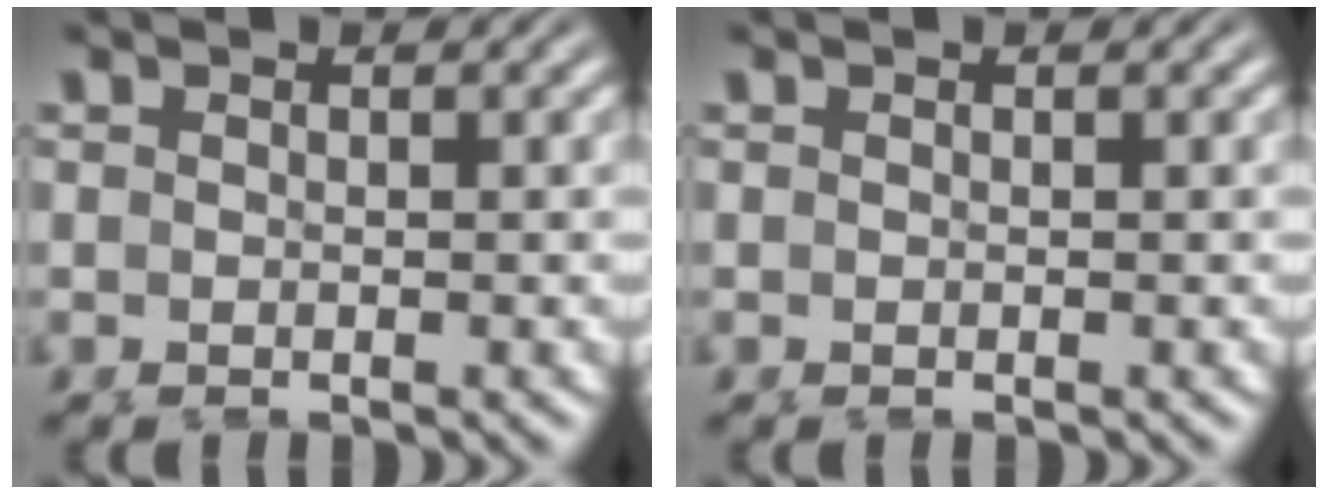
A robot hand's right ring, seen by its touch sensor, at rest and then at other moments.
{"total": 0.0}